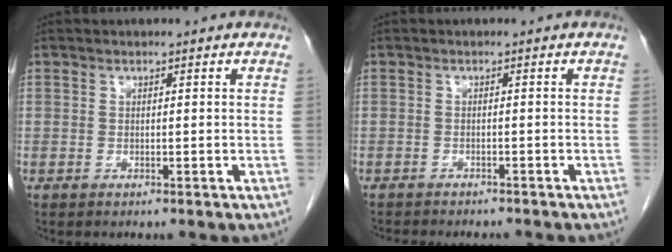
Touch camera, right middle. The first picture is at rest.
{"total": 7.4, "force": [-6.7, 1.8, 2.7], "torque": [-0.035, -0.001, -0.087]}